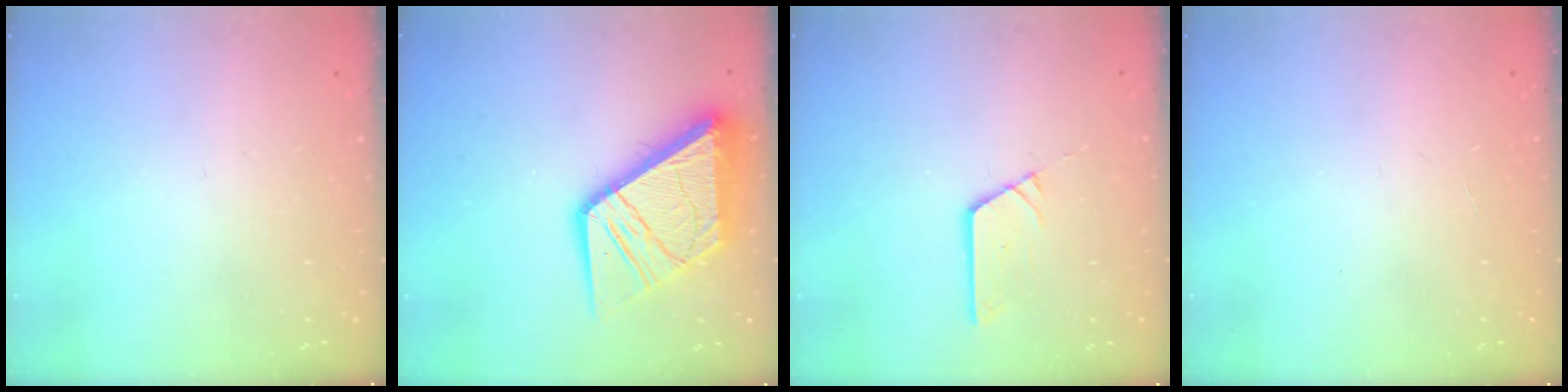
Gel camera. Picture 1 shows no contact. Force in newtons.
{"total": 19.2, "press": 19.1, "slide": 2.3}
{"total": 3.8, "press": 3.8, "slide": 0.4}
{"total": 0.0}